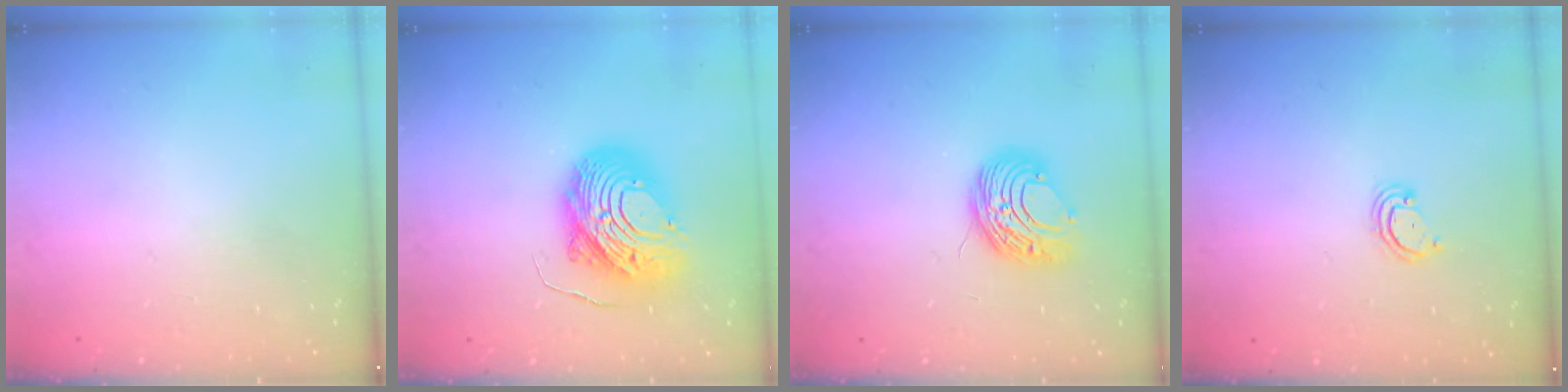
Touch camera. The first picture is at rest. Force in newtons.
{"total": 14.3, "press": 14.3, "slide": 1.4}
{"total": 9.0, "press": 9.0, "slide": 0.5}
{"total": 3.3, "press": 3.2, "slide": 0.4}